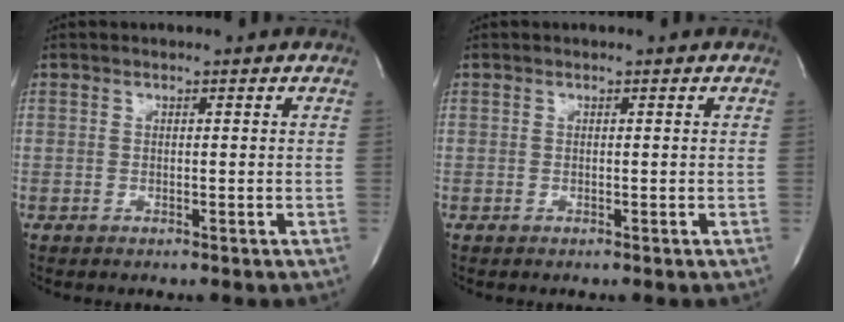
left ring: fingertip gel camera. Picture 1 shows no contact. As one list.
[{"total": 0.0}]